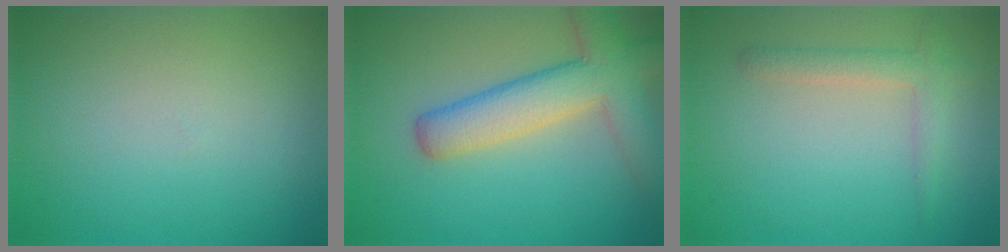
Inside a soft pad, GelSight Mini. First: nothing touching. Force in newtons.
{"total": 6.9, "press": 6.9, "slide": 0.5}
{"total": 2.2, "press": 2.2, "slide": 0.1}